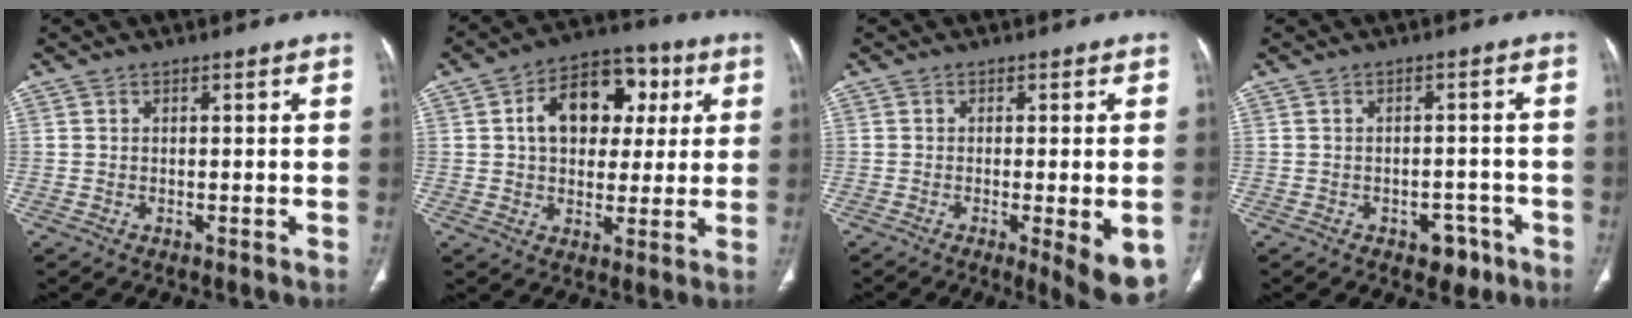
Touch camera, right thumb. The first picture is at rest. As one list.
[{"total": 14.7, "force": [3.6, 10.2, 10.0], "torque": [-0.108, 0.015, 0.049]}, {"total": 9.5, "force": [-3.3, 2.2, 8.7], "torque": [-0.107, -0.019, -0.043]}, {"total": 4.4, "force": [-2.5, 2.9, 2.2], "torque": [-0.008, 0.020, -0.028]}]